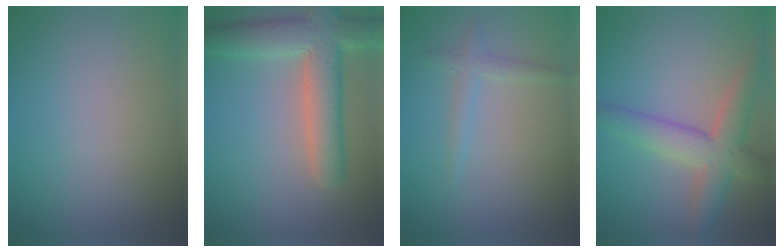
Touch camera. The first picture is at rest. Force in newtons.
{"total": 7.1, "press": 7.0, "slide": 0.7}
{"total": 0.9, "press": 0.9, "slide": 0.1}
{"total": 5.7, "press": 5.7, "slide": 0.4}